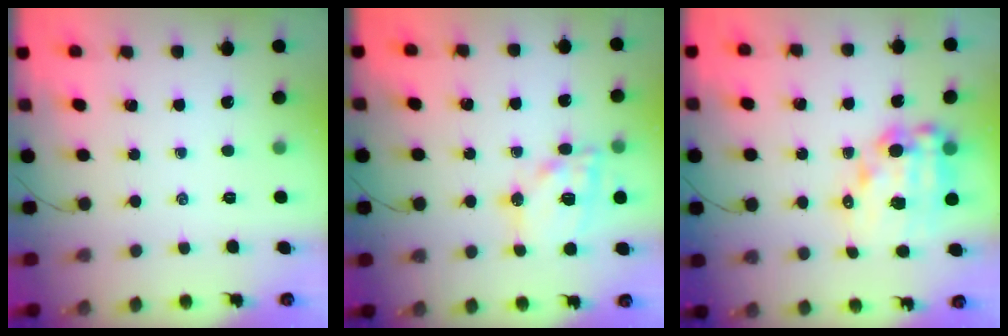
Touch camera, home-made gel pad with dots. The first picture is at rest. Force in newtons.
{"total": 15.5, "press": 15.2, "slide": 3.0}
{"total": 15.4, "press": 15.0, "slide": 3.6}